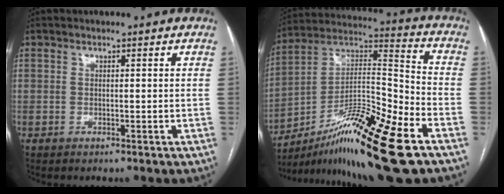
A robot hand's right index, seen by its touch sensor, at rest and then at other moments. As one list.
[{"total": 21.1, "force": [-12.8, 1.4, 16.7], "torque": [-0.287, -0.003, -0.215]}]